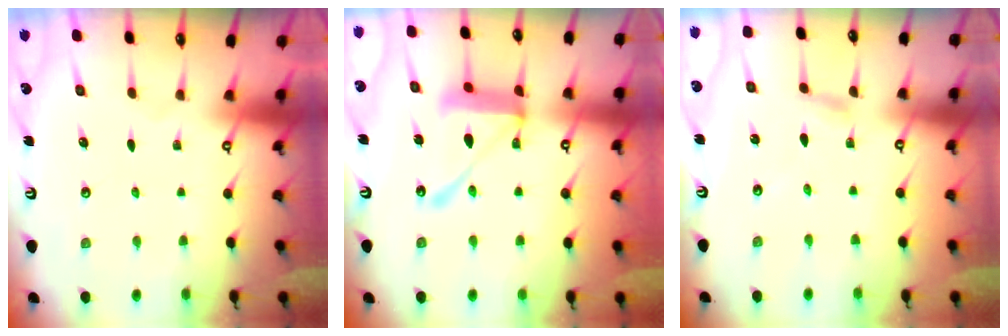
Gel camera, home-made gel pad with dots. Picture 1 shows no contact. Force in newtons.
{"total": 15.2, "press": 15.1, "slide": 1.3}
{"total": 2.8, "press": 2.8, "slide": 0.1}